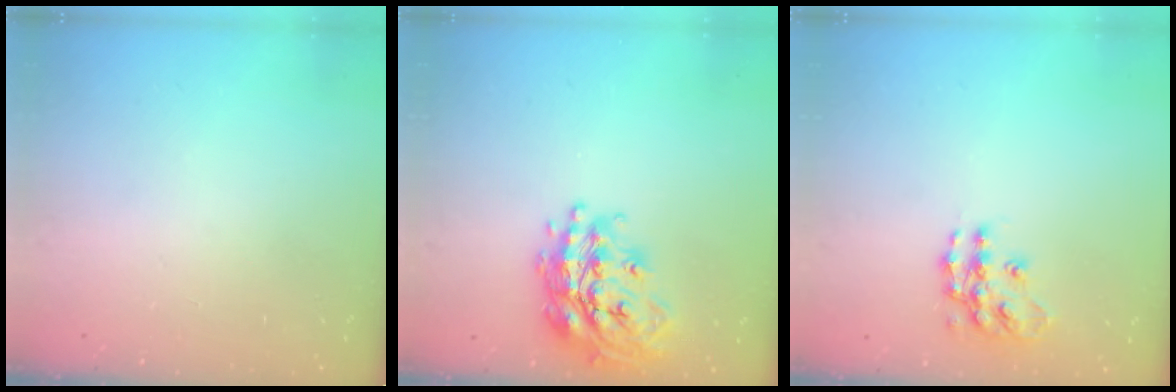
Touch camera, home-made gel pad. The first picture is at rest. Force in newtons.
{"total": 21.0, "press": 20.9, "slide": 1.5}
{"total": 11.8, "press": 11.7, "slide": 0.6}